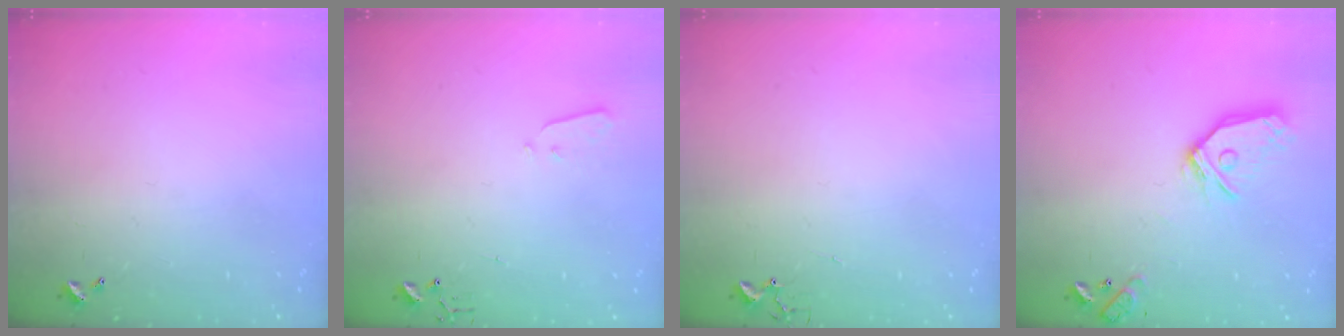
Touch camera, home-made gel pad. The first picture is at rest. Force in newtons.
{"total": 2.2, "press": 2.1, "slide": 0.3}
{"total": 5.1, "press": 5.1, "slide": 0.3}
{"total": 15.0, "press": 14.9, "slide": 2.2}